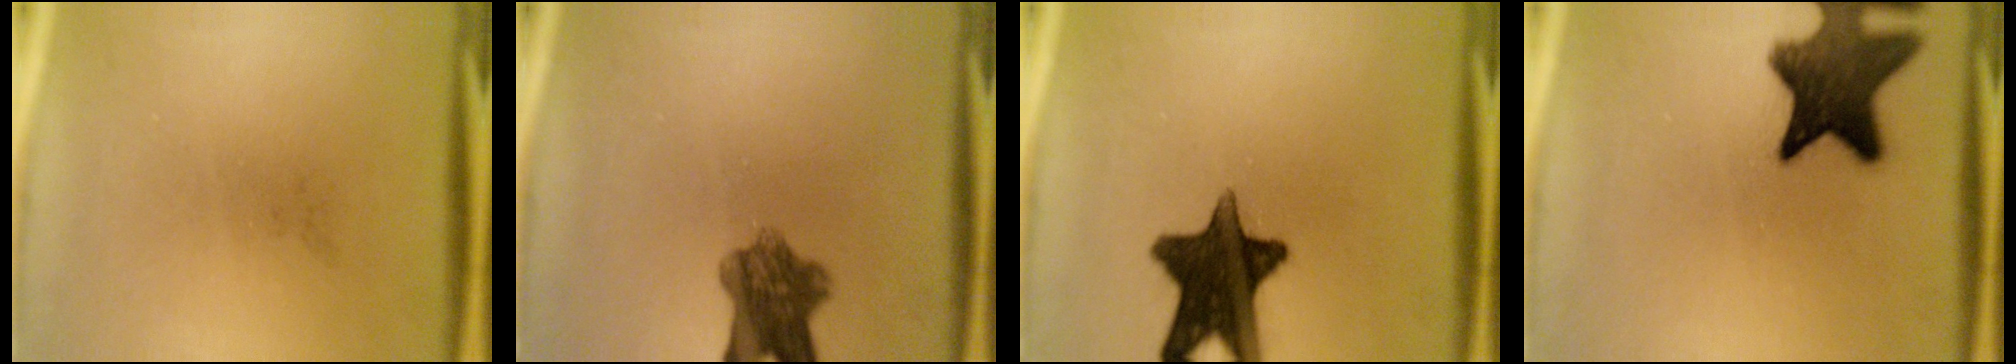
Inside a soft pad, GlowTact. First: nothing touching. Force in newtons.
{"total": 7.4}
{"total": 14.8}
{"total": 12.2}